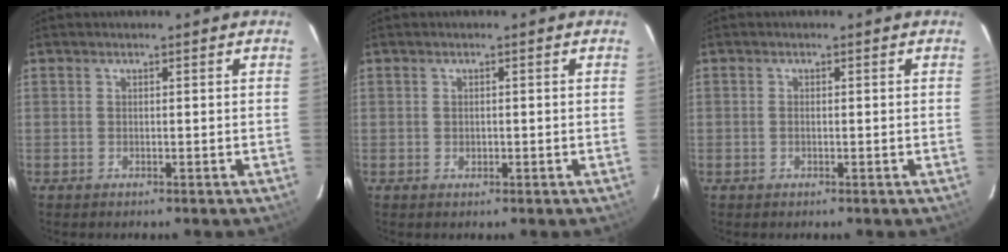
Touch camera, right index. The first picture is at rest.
{"total": 0.8, "force": [0.0, 0.7, 0.2], "torque": [-0.001, 0.000, 0.001]}
{"total": 0.6, "force": [-0.1, 0.4, 0.4], "torque": [-0.009, 0.000, -0.003]}